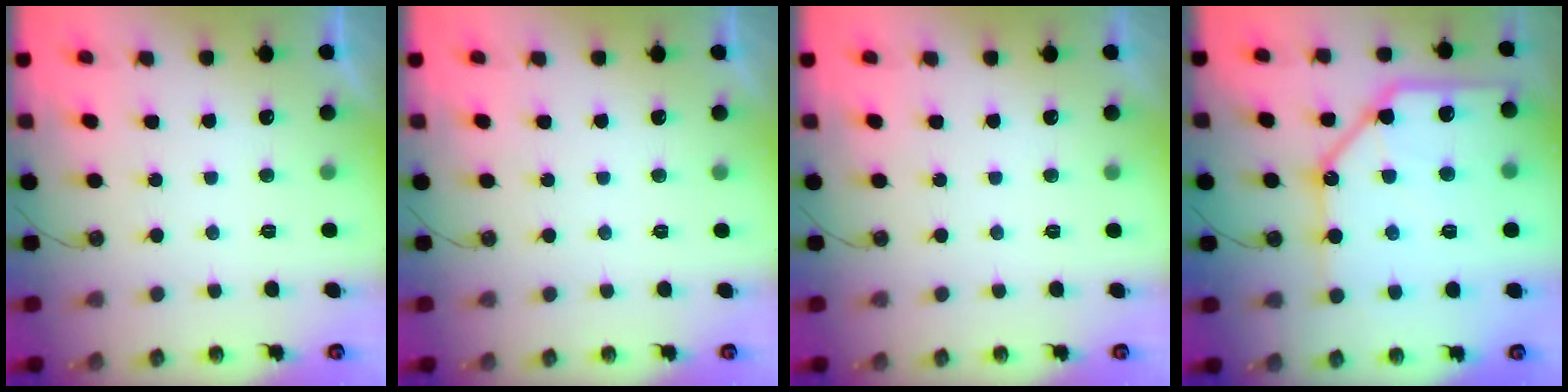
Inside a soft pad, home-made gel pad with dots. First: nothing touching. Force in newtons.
{"total": 0.0}
{"total": 0.0}
{"total": 20.6, "press": 20.4, "slide": 2.5}